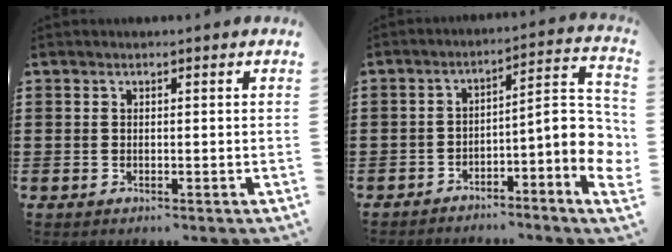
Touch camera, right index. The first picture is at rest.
{"total": 7.1, "force": [-2.8, 1.2, 6.4], "torque": [-0.092, -0.019, -0.057]}